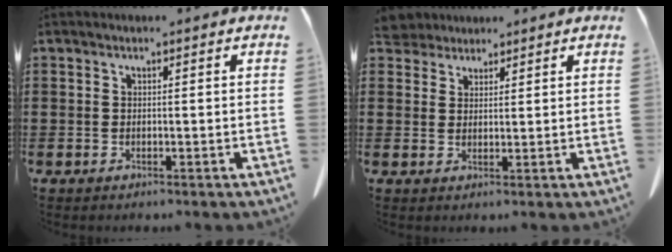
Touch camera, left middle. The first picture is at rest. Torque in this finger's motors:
{"motor_torque": [0.43, 0.40, -0.02, 0.01]}